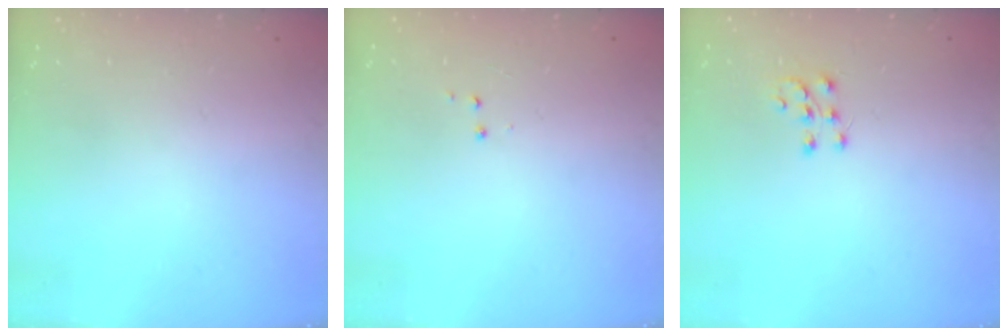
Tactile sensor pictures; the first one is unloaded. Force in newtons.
{"total": 2.9, "press": 2.8, "slide": 0.4}
{"total": 6.0, "press": 5.9, "slide": 0.4}